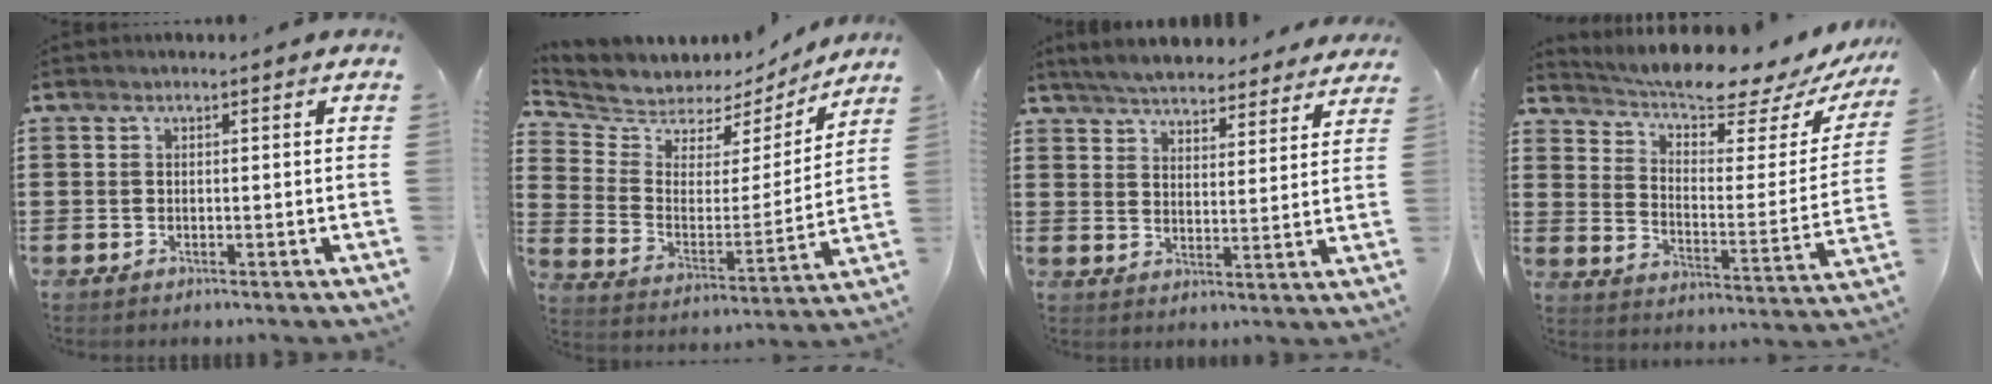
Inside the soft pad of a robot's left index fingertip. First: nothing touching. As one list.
[{"total": 5.2, "force": [4.7, 2.0, -0.6], "torque": [-0.029, -0.042, 0.079]}, {"total": 5.4, "force": [5.4, 0.4, 0.7], "torque": [-0.038, -0.024, 0.097]}, {"total": 7.3, "force": [6.6, 0.3, 3.1], "torque": [-0.085, -0.052, 0.108]}]